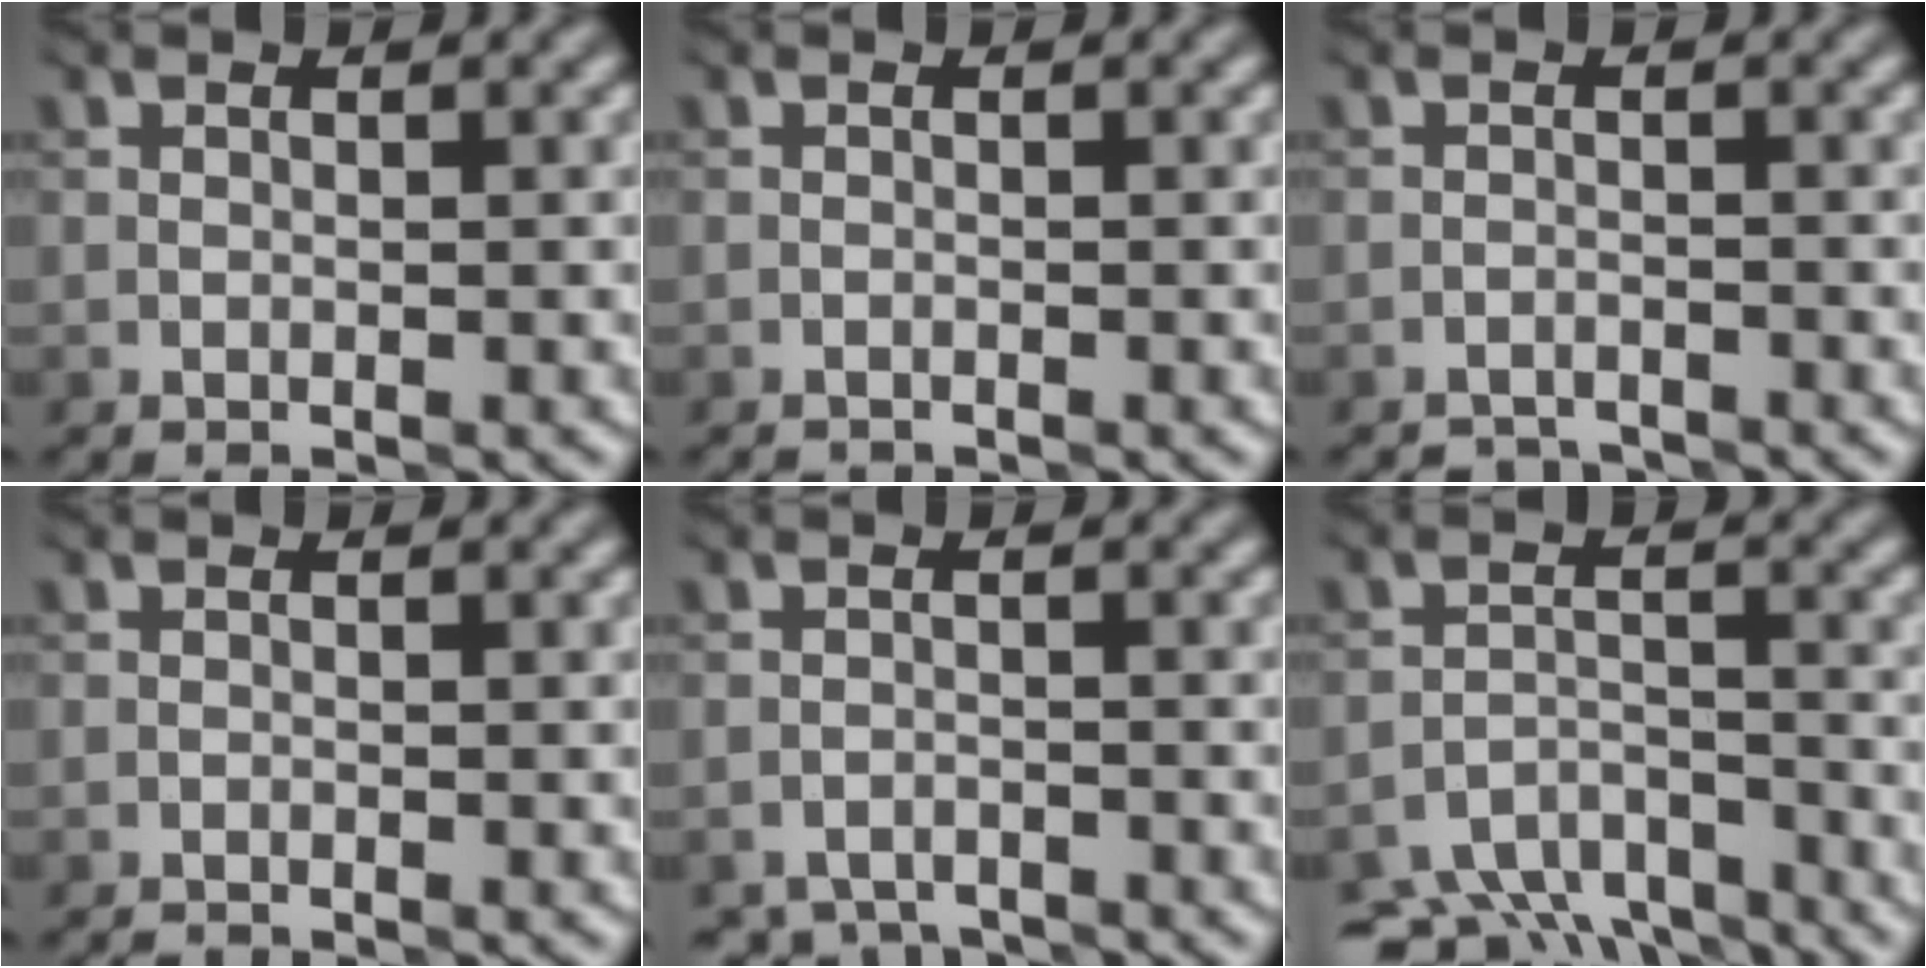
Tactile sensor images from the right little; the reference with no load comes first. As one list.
[{"total": 0.8, "force": [-0.8, 0.0, -0.1], "torque": [0.001, -0.004, -0.020]}, {"total": 2.8, "force": [-2.7, 0.5, 0.1], "torque": [0.004, -0.005, -0.054]}, {"total": 1.0, "force": [-1.0, -0.1, 0.0], "torque": [-0.001, -0.006, -0.024]}, {"total": 4.3, "force": [-4.1, 1.1, 0.6], "torque": [-0.008, -0.015, -0.074]}, {"total": 8.6, "force": [-6.7, 4.0, 3.5], "torque": [-0.057, -0.011, -0.103]}]